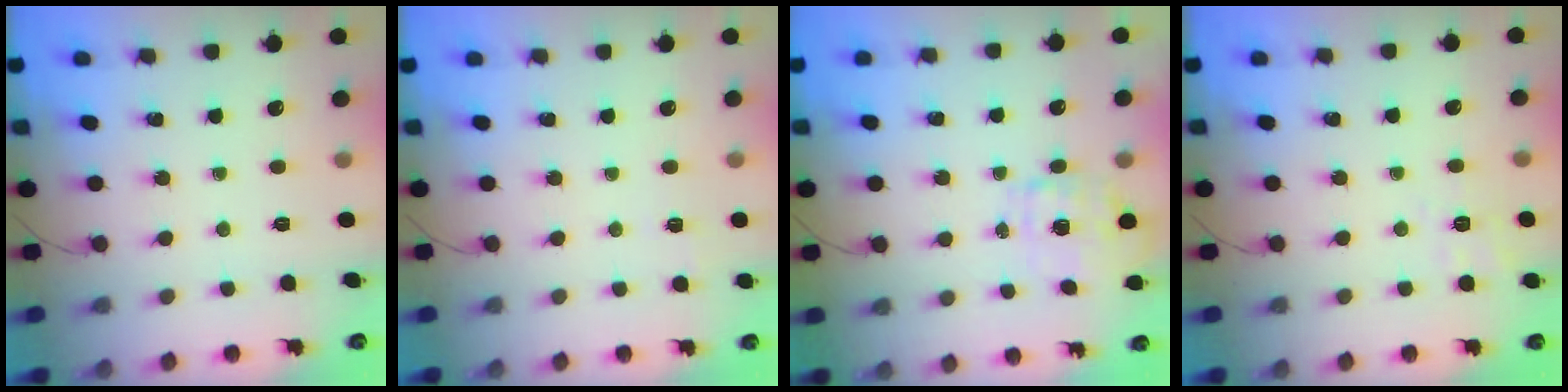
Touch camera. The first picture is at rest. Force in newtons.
{"total": 4.5, "press": 4.3, "slide": 1.3}
{"total": 7.5, "press": 7.1, "slide": 2.3}
{"total": 2.2, "press": 0.2, "slide": 2.2}